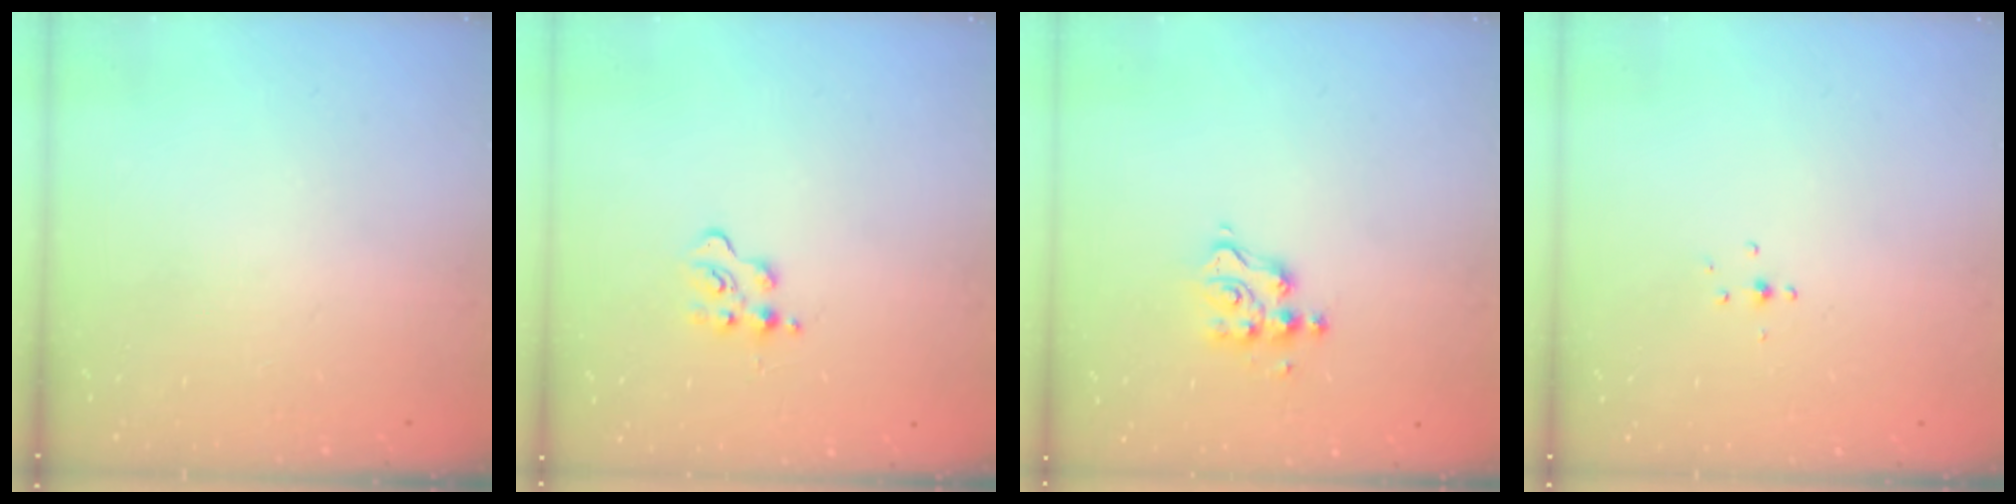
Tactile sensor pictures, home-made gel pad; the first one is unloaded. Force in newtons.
{"total": 5.6, "press": 5.6, "slide": 0.6}
{"total": 4.9, "press": 4.8, "slide": 0.5}
{"total": 3.0, "press": 2.9, "slide": 0.8}